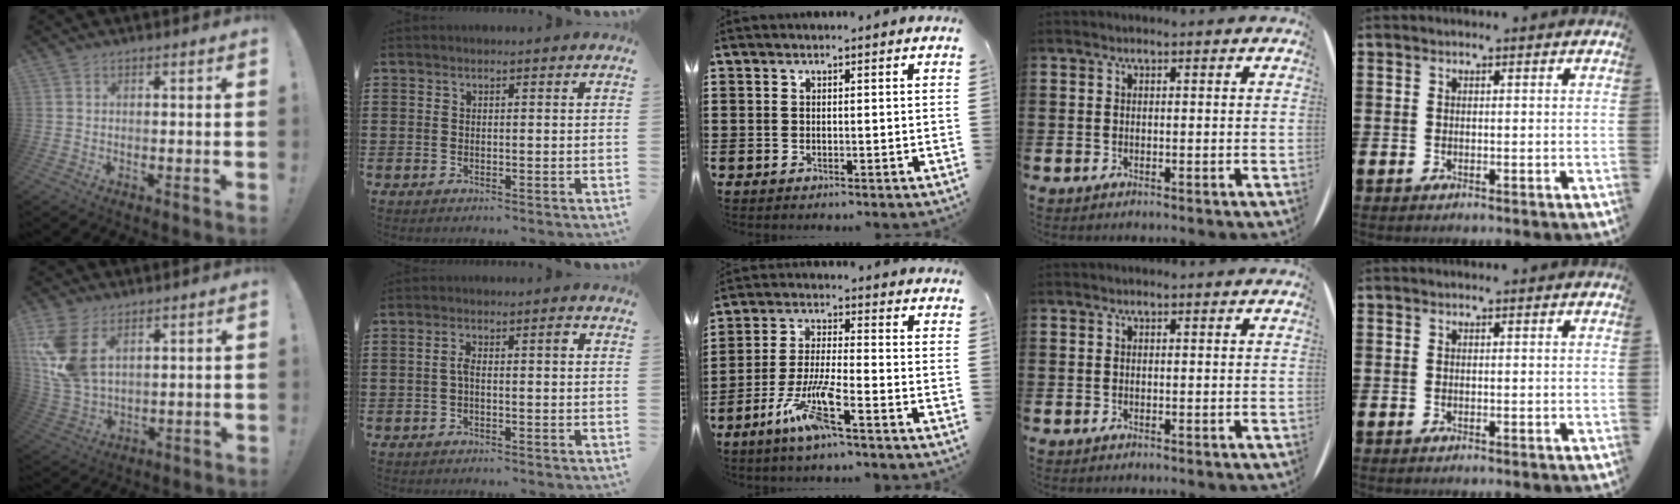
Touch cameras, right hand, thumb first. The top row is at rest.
{"thumb": {"total": 12.6, "force": [5.4, 7.5, 8.6], "torque": [-0.178, -0.027, 0.107]}, "index": {"total": 2.8, "force": [-0.3, 0.7, 2.7], "torque": [-0.058, 0.001, -0.011]}, "middle": {"total": 8.2, "force": [-5.1, 1.0, 6.4], "torque": [-0.141, -0.009, -0.098]}}